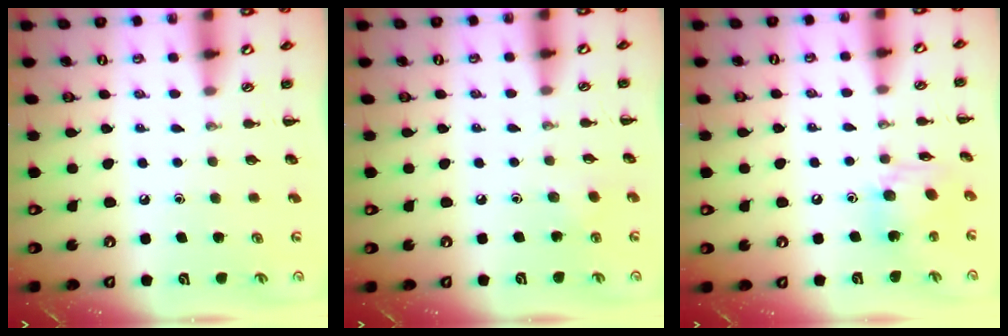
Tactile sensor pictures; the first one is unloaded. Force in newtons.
{"total": 1.8, "press": 1.7, "slide": 0.6}
{"total": 8.8, "press": 8.8, "slide": 0.6}